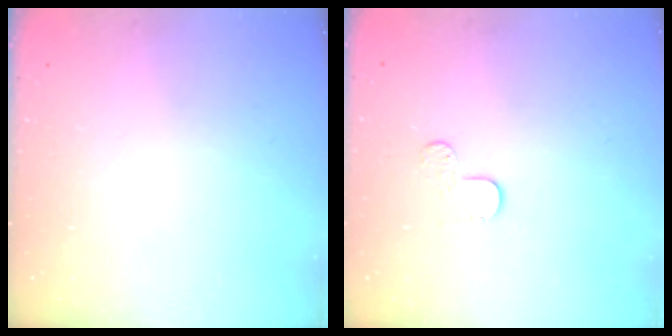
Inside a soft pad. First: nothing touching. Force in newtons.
{"total": 3.8, "press": 3.8, "slide": 0.3}